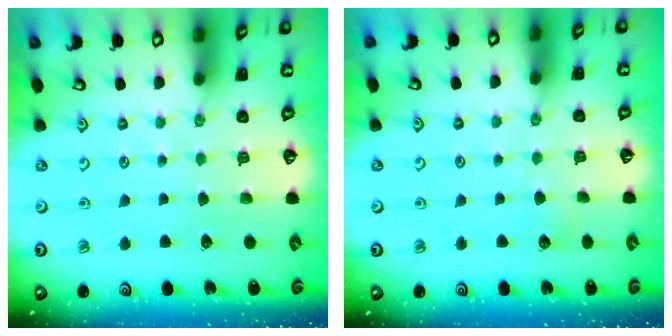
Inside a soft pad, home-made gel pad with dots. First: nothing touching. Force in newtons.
{"total": 3.7, "press": 3.7, "slide": 0.4}